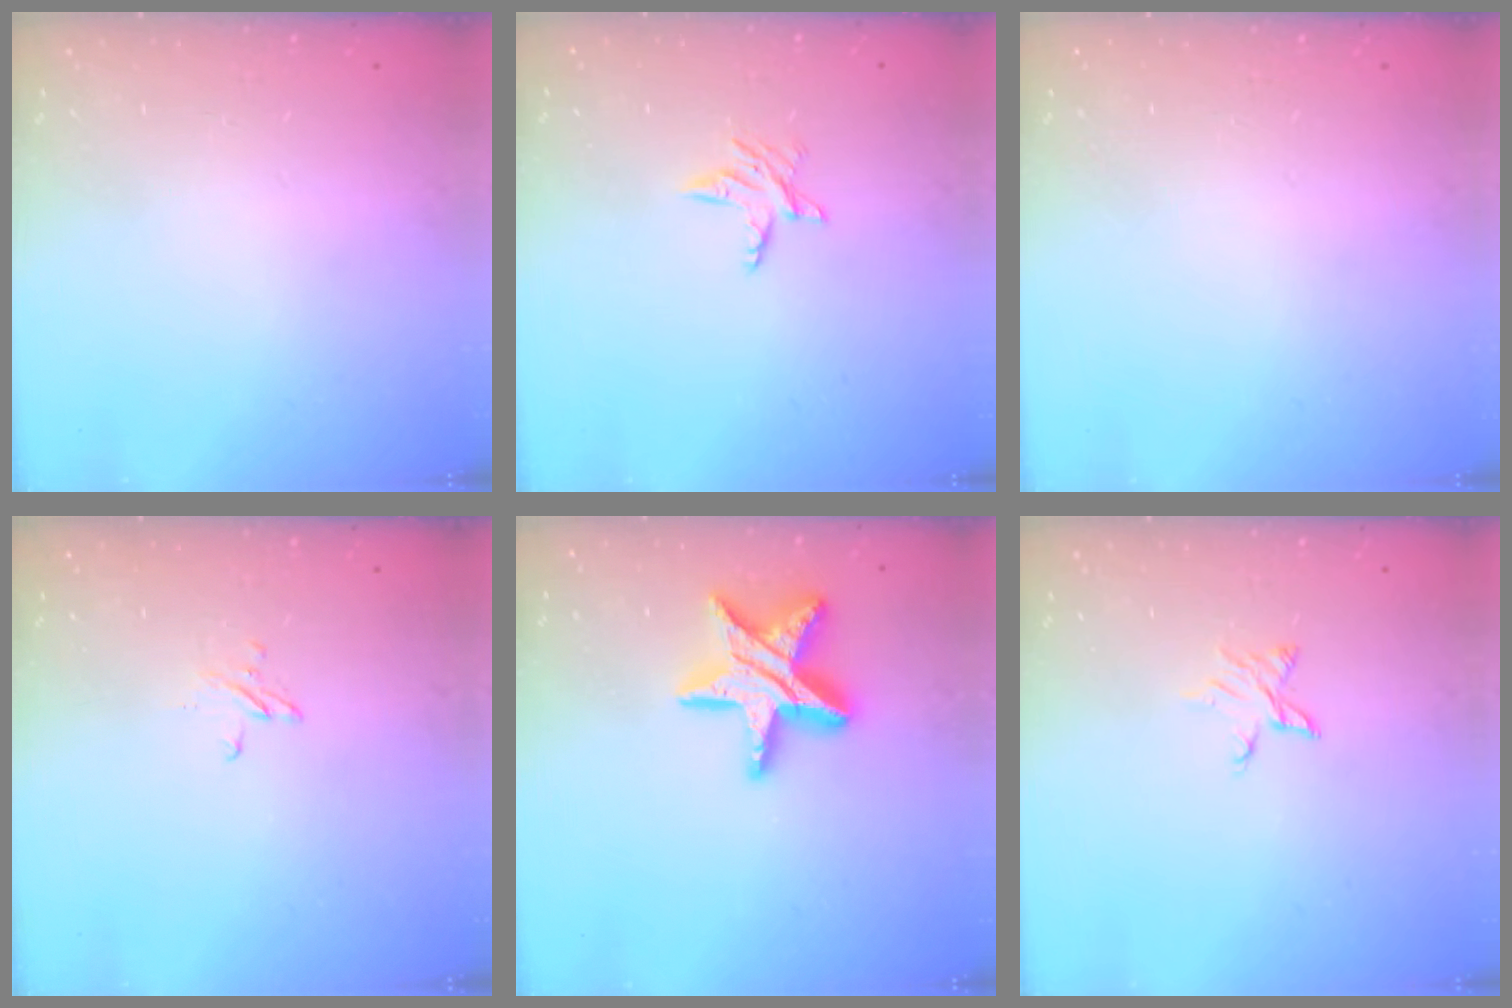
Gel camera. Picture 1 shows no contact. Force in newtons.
{"total": 3.9, "press": 3.9, "slide": 0.5}
{"total": 0.0}
{"total": 2.7, "press": 2.7, "slide": 0.2}
{"total": 15.9, "press": 15.9, "slide": 1.2}
{"total": 3.8, "press": 3.8, "slide": 0.4}